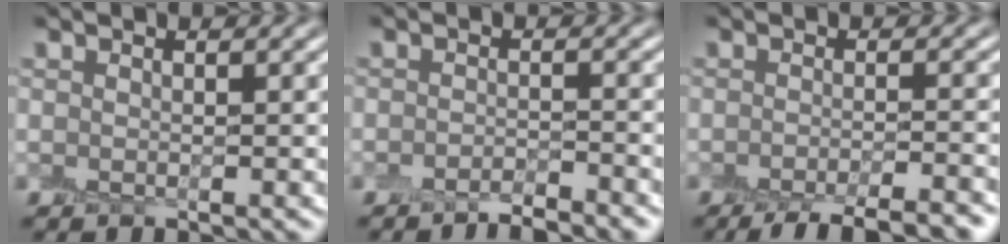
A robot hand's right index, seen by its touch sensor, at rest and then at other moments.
{"total": 2.4, "force": [-2.2, 0.1, 1.0], "torque": [-0.013, 0.002, -0.037]}
{"total": 6.6, "force": [-5.3, 1.4, 3.6], "torque": [-0.050, -0.011, -0.074]}